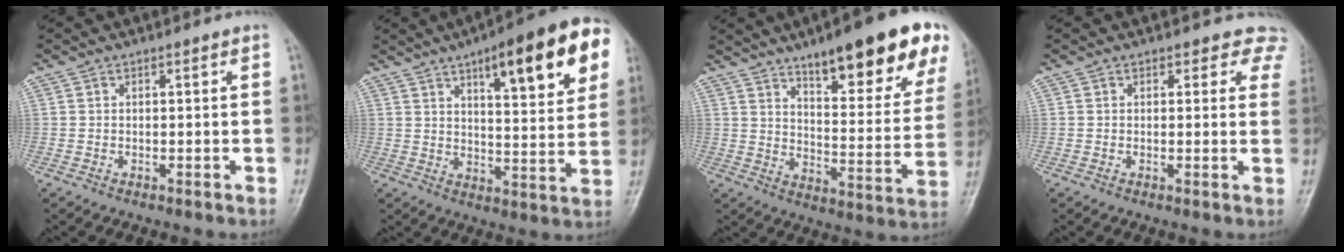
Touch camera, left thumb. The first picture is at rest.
{"total": 20.4, "force": [9.3, 5.9, 17.1], "torque": [-0.201, -0.016, 0.125]}
{"total": 24.3, "force": [15.1, 6.3, 18.0], "torque": [-0.207, -0.055, 0.213]}
{"total": 5.0, "force": [4.0, 2.9, 0.9], "torque": [0.036, -0.012, 0.020]}